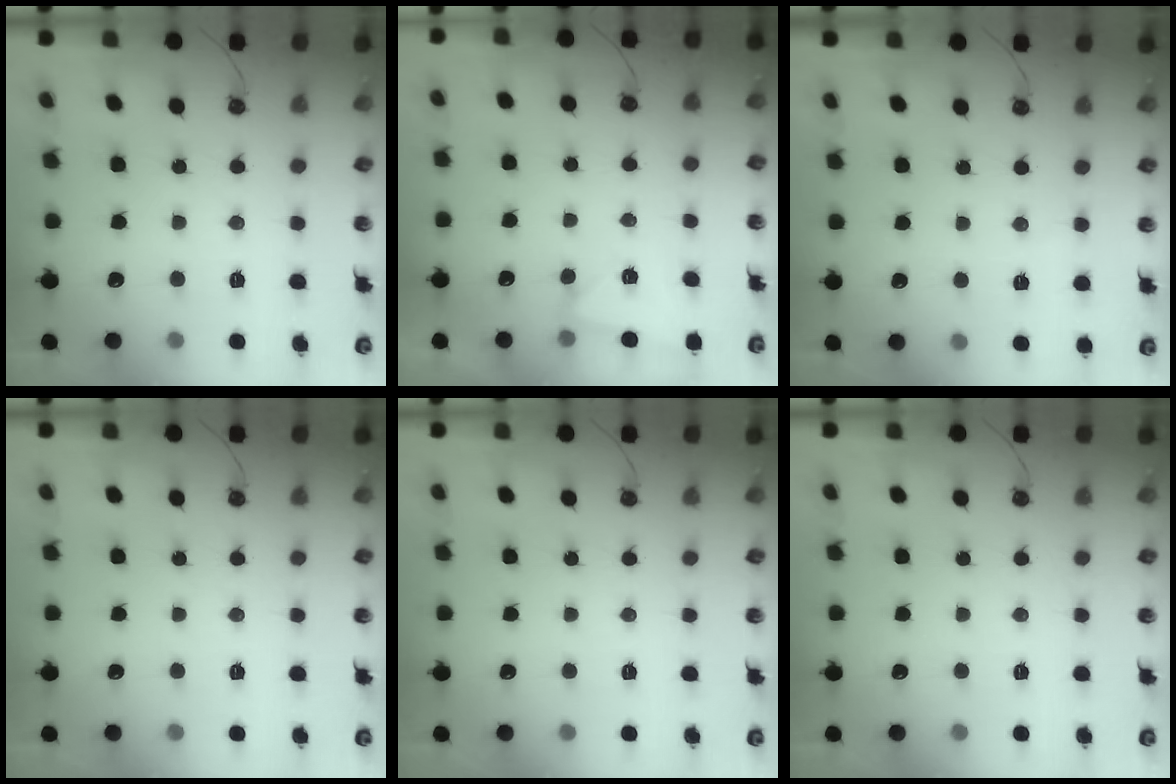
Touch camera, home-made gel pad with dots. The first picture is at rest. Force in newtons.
{"total": 2.4, "press": 2.0, "slide": 1.2}
{"total": 1.6, "press": 1.4, "slide": 0.6}
{"total": 0.0}
{"total": 0.0}
{"total": 0.0}